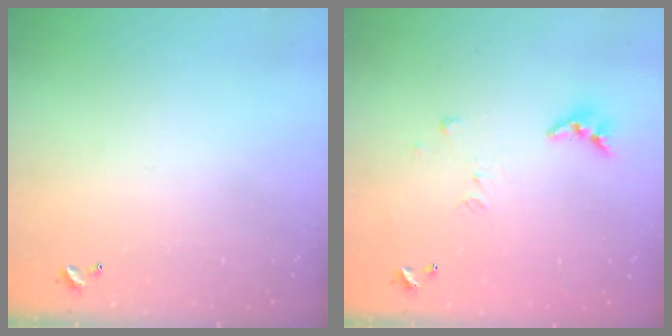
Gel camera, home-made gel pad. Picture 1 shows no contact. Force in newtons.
{"total": 8.1, "press": 8.1, "slide": 0.7}